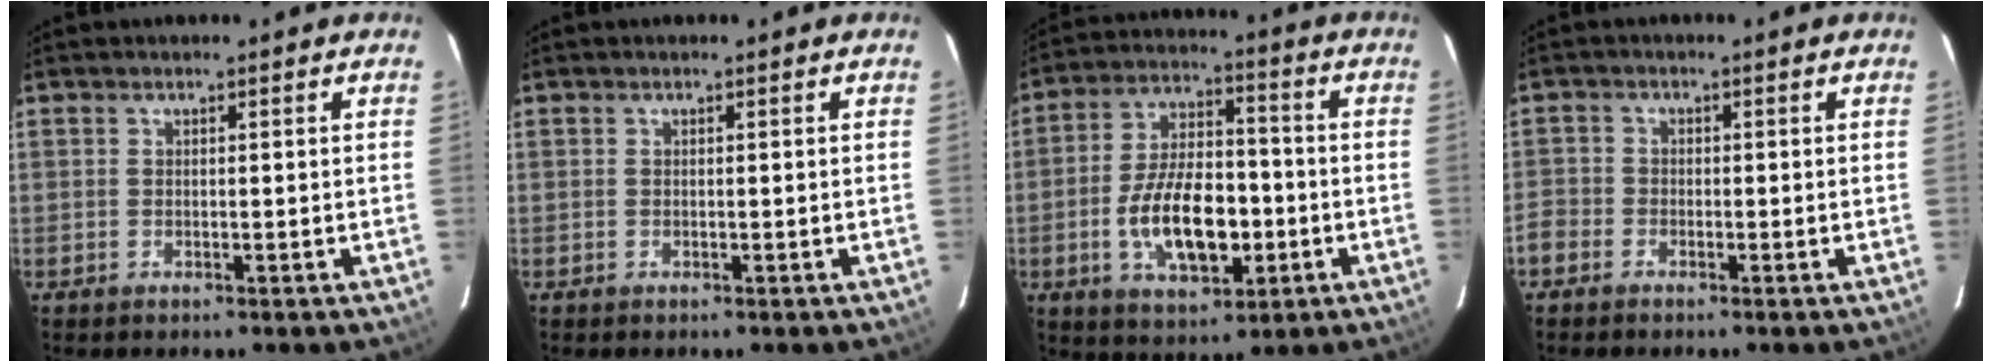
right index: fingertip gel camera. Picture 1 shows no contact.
{"total": 0.0}
{"total": 14.4, "force": [-3.7, 7.2, 11.9], "torque": [-0.230, 0.006, -0.053]}
{"total": 4.2, "force": [-2.6, 3.2, 0.9], "torque": [-0.033, 0.003, -0.060]}